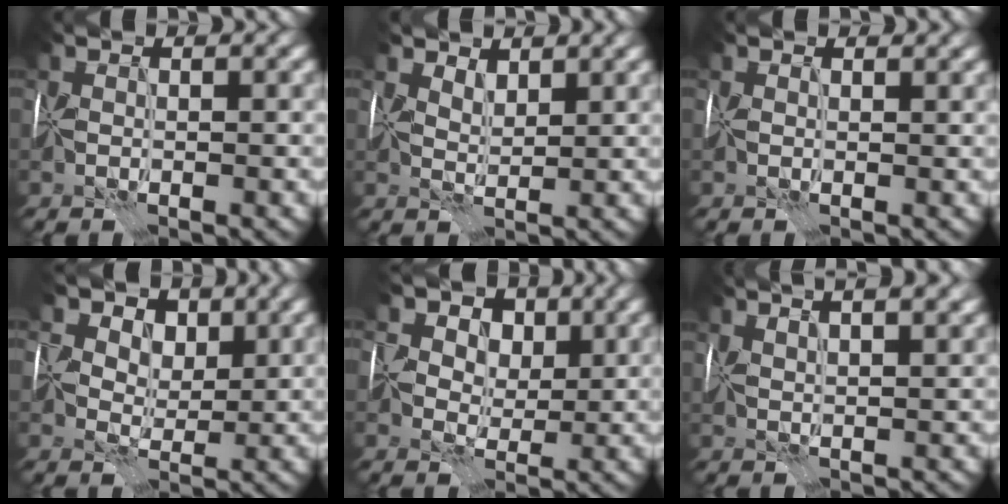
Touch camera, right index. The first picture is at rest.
{"total": 2.0, "force": [1.6, 0.9, 0.7], "torque": [-0.015, -0.005, 0.030]}
{"total": 1.5, "force": [1.0, 0.8, 0.8], "torque": [-0.016, 0.001, 0.017]}
{"total": 6.1, "force": [3.1, 4.4, 2.8], "torque": [-0.051, -0.001, 0.044]}
{"total": 7.0, "force": [3.3, 5.2, 3.5], "torque": [-0.050, 0.003, 0.042]}
{"total": 8.8, "force": [5.4, 3.5, 6.0], "torque": [-0.075, 0.047, 0.063]}